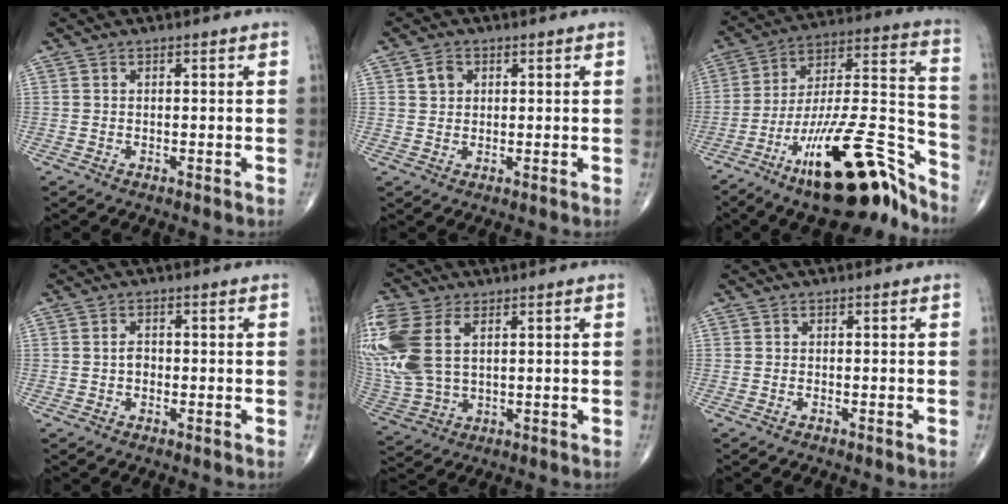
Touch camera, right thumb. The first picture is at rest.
{"total": 2.8, "force": [1.0, 2.3, 1.2], "torque": [-0.011, -0.003, 0.016]}
{"total": 25.0, "force": [-16.3, 7.1, 17.7], "torque": [-0.236, 0.104, -0.266]}
{"total": 1.7, "force": [-0.3, 1.2, 1.1], "torque": [-0.014, 0.003, -0.008]}
{"total": 18.9, "force": [5.2, 11.5, 14.0], "torque": [-0.373, 0.004, 0.109]}
{"total": 0.0}